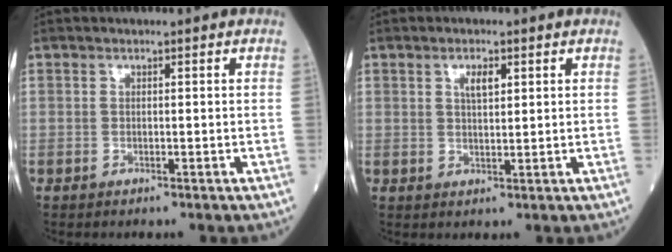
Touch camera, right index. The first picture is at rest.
{"total": 2.7, "force": [1.2, 0.9, 2.2], "torque": [-0.040, 0.001, 0.022]}